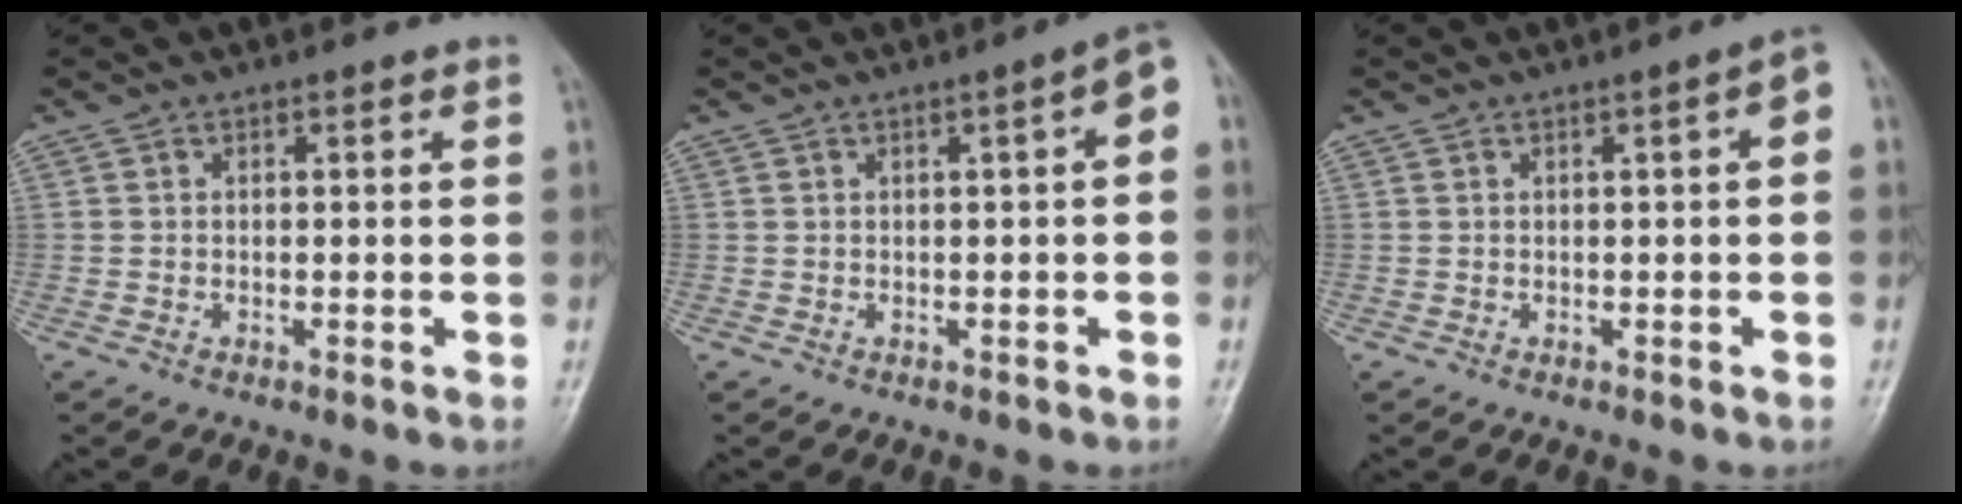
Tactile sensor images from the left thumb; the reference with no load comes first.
{"total": 4.0, "force": [0.3, 1.0, 3.8], "torque": [-0.047, 0.017, -0.004]}
{"total": 3.0, "force": [0.3, 0.7, 2.9], "torque": [-0.036, 0.011, -0.003]}